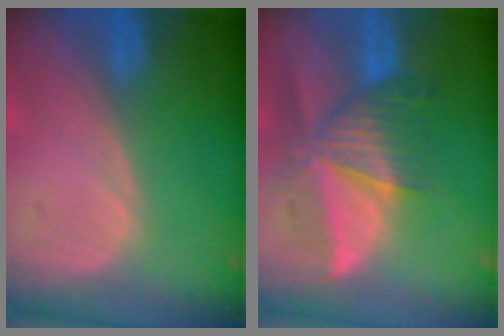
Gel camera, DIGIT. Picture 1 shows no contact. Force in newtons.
{"total": 8.8, "press": 8.0, "slide": 3.6}